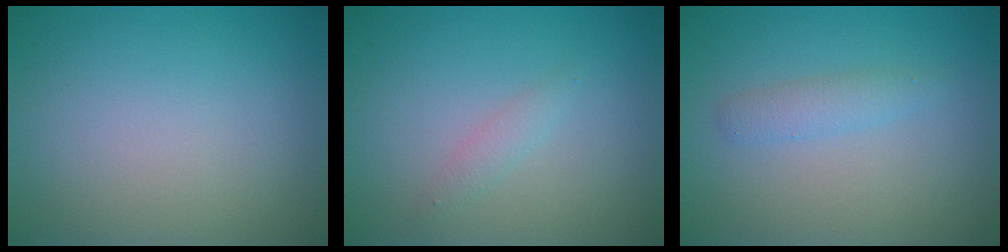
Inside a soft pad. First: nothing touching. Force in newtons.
{"total": 1.0, "press": 1.0, "slide": 0.0}
{"total": 1.4, "press": 1.4, "slide": 0.1}